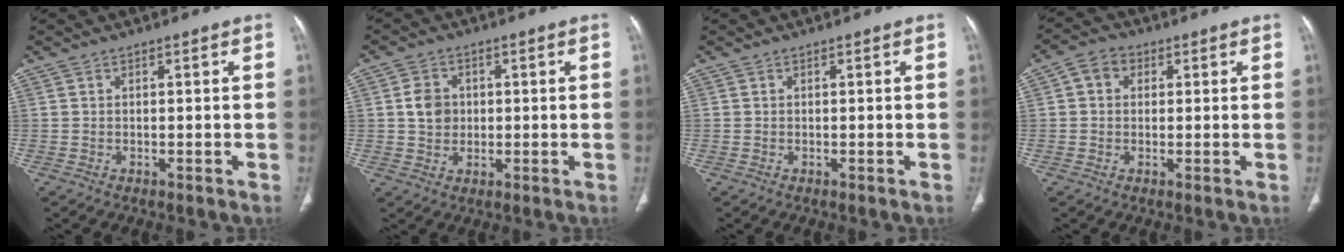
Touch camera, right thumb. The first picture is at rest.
{"total": 5.1, "force": [0.4, 4.4, 2.6], "torque": [-0.029, 0.002, 0.005]}
{"total": 0.0}
{"total": 4.4, "force": [1.0, 3.7, 2.2], "torque": [-0.020, 0.010, 0.011]}